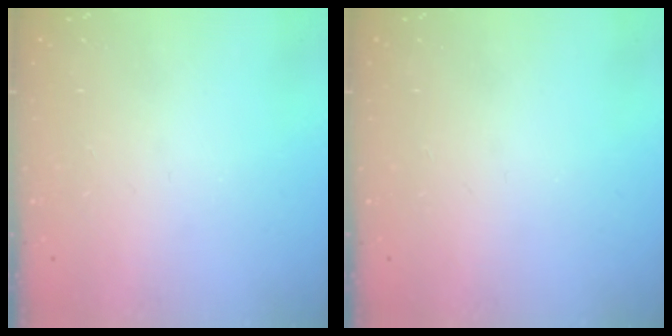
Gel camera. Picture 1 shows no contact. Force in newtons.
{"total": 0.0}